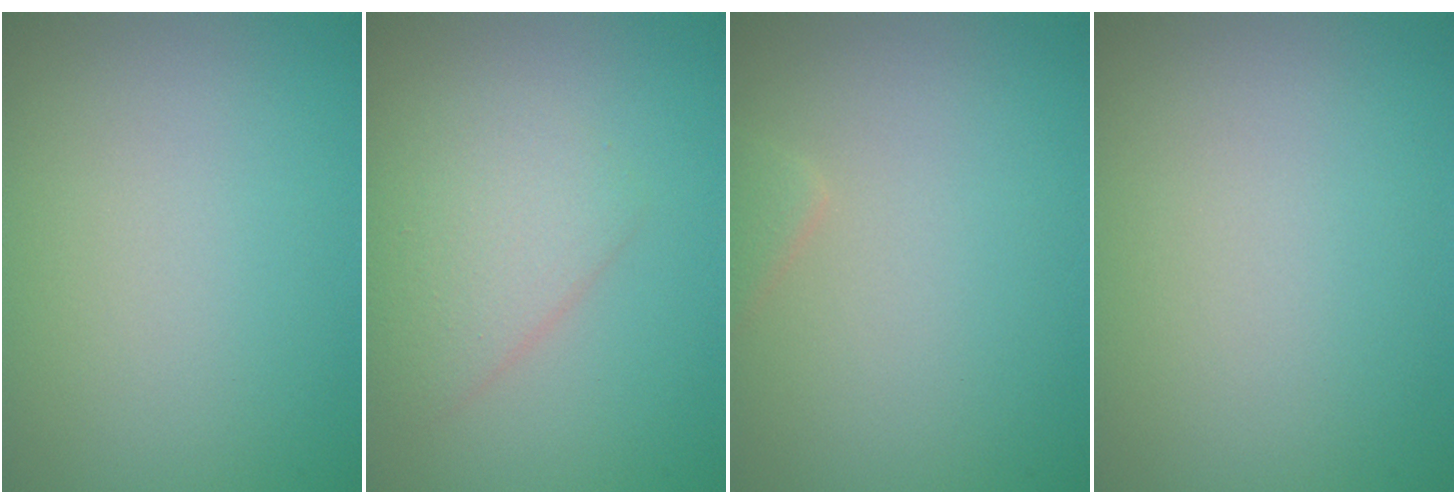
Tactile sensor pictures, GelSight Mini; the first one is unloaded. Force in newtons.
{"total": 3.0, "press": 3.0, "slide": 0.1}
{"total": 1.1, "press": 1.1, "slide": 0.1}
{"total": 0.0}